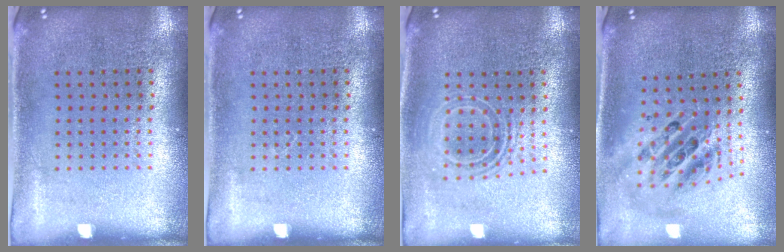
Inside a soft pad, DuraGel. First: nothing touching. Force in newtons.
{"total": 0.0}
{"total": 1.7, "press": 1.3, "slide": 1.1}
{"total": 2.3, "press": 1.7, "slide": 1.5}